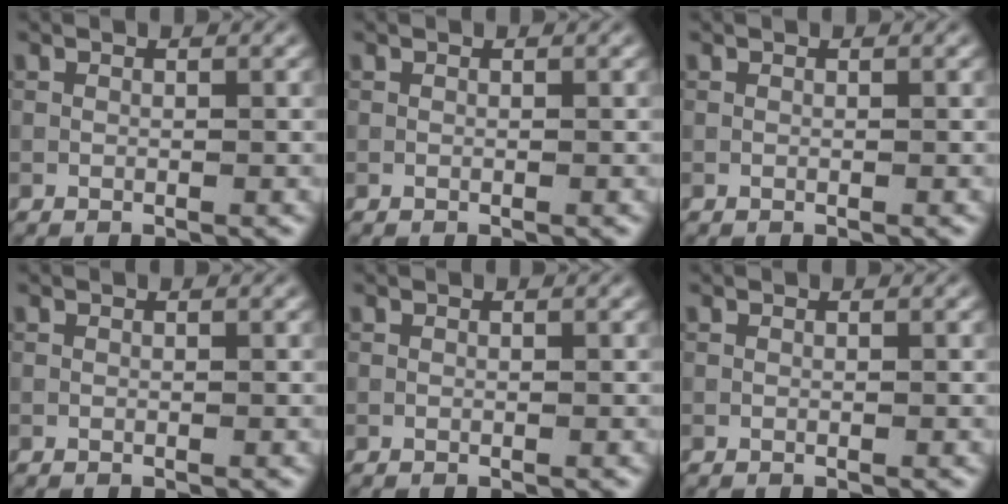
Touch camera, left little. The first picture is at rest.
{"total": 0.0}
{"total": 0.0}
{"total": 0.0}
{"total": 0.0}
{"total": 0.0}